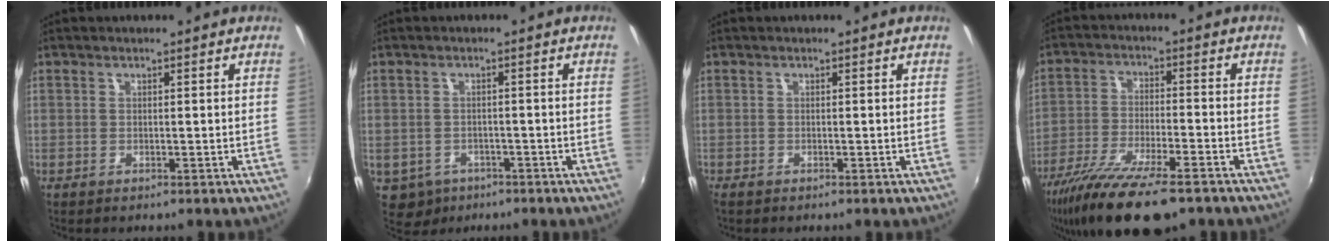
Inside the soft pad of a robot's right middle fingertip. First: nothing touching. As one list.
[{"total": 5.5, "force": [-2.6, 4.4, 1.9], "torque": [-0.047, -0.009, -0.032]}, {"total": 0.5, "force": [-0.5, 0.2, 0.1], "torque": [-0.003, -0.004, -0.011]}, {"total": 17.5, "force": [-12.9, 4.3, 11.0], "torque": [-0.222, -0.047, -0.224]}]